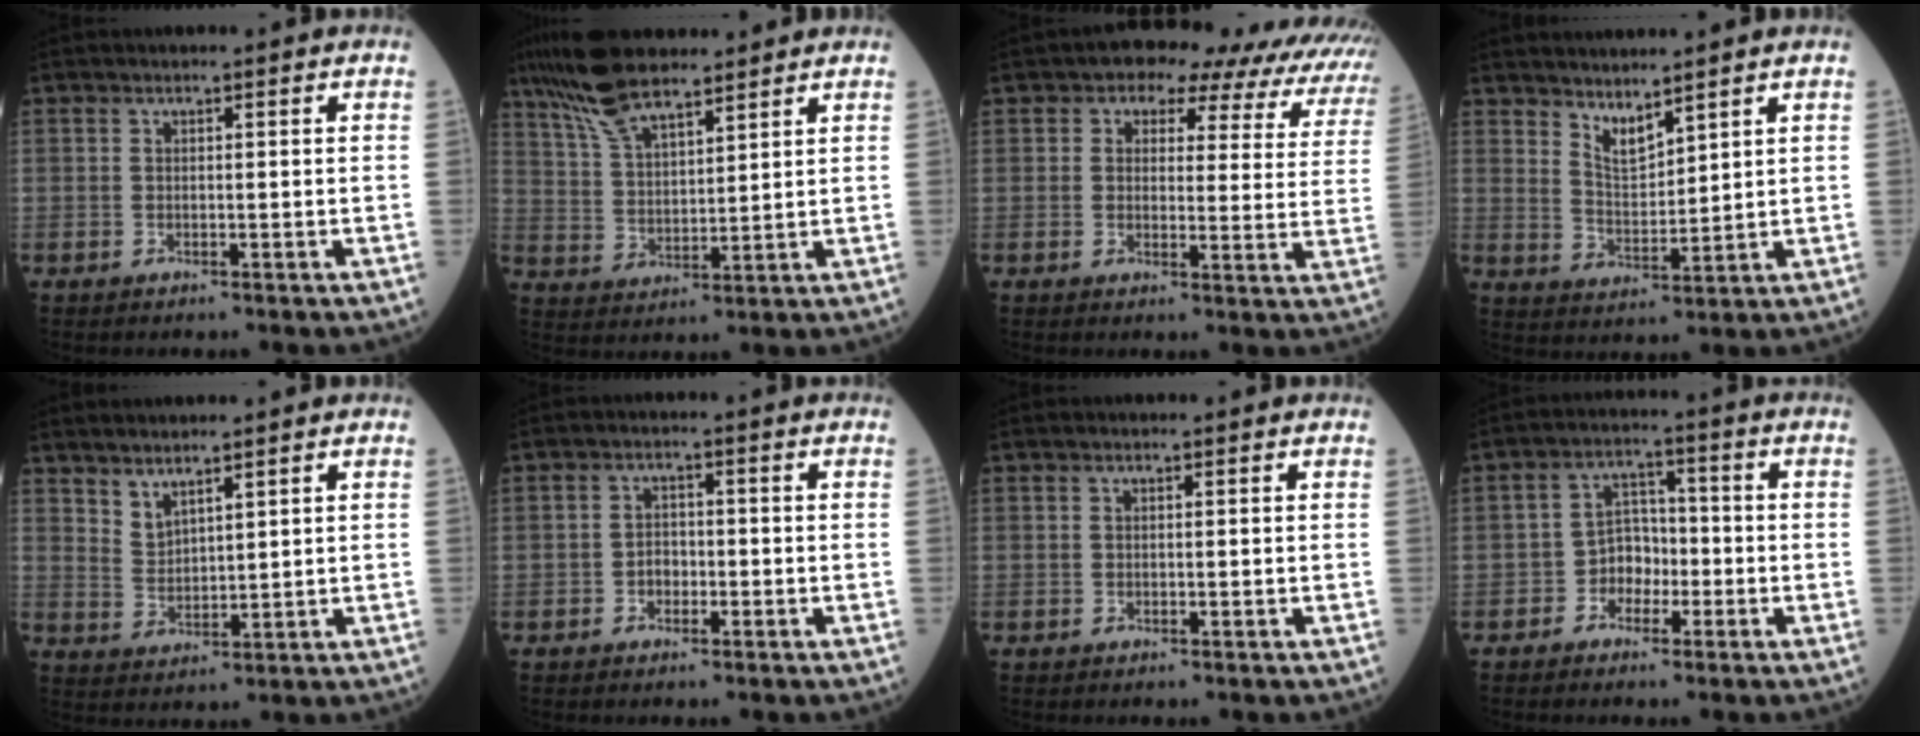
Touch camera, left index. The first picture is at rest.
{"total": 10.5, "force": [8.4, 2.6, 5.6], "torque": [-0.117, 0.019, 0.163]}
{"total": 14.9, "force": [12.5, 6.4, 5.0], "torque": [-0.023, 0.002, 0.109]}
{"total": 4.2, "force": [3.6, 0.8, 2.0], "torque": [-0.045, -0.010, 0.080]}
{"total": 3.7, "force": [3.2, 0.9, 1.7], "torque": [-0.041, -0.004, 0.072]}
{"total": 2.3, "force": [-0.9, 1.6, 1.3], "torque": [-0.021, 0.005, -0.018]}
{"total": 0.0}
{"total": 4.5, "force": [-1.9, 3.4, 2.2], "torque": [-0.036, 0.012, -0.040]}